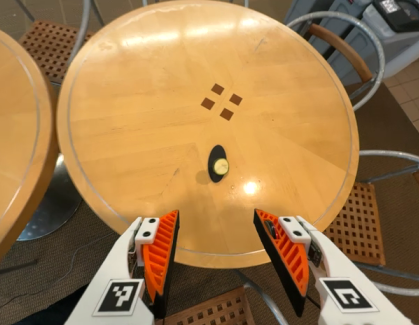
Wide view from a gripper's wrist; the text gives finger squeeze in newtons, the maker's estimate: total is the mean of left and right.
{"total": 0.0}